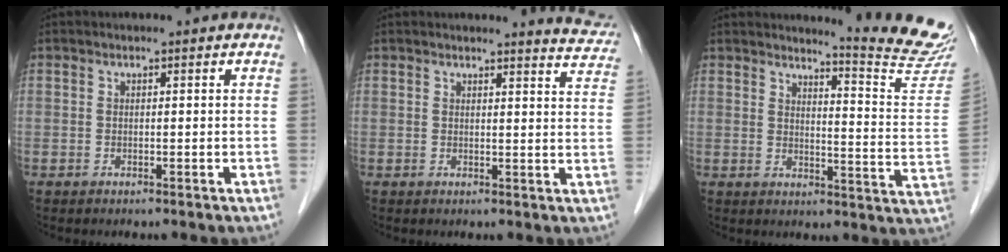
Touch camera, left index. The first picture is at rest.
{"total": 5.6, "force": [5.6, 0.1, 0.4], "torque": [-0.002, -0.039, 0.037]}
{"total": 13.5, "force": [13.1, -1.9, 2.9], "torque": [-0.035, -0.127, 0.138]}